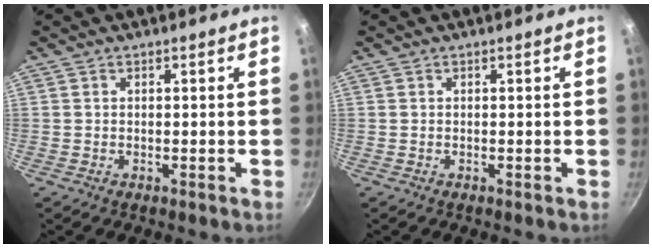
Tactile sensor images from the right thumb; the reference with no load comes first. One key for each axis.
{"total": 0.0}